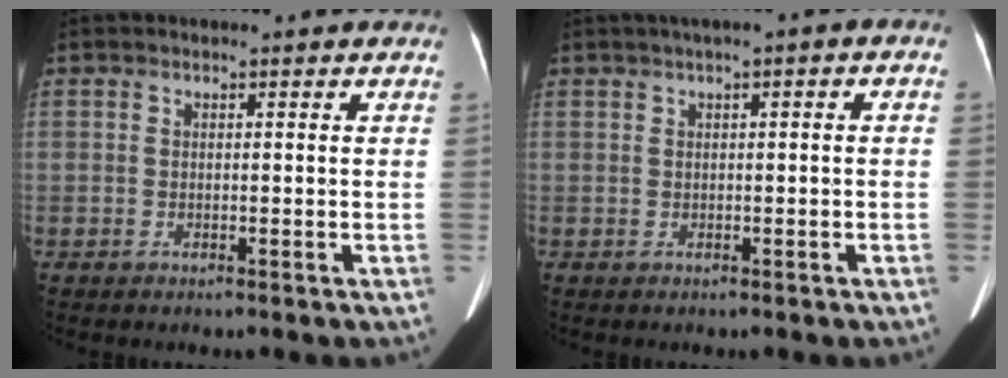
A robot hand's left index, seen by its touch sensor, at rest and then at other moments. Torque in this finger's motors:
{"motor_torque": [0.23, -1.29, 0.00, 0.05]}